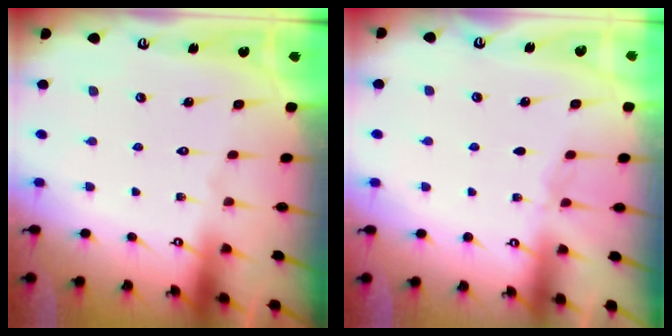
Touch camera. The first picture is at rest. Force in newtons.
{"total": 2.1, "press": 2.0, "slide": 0.4}